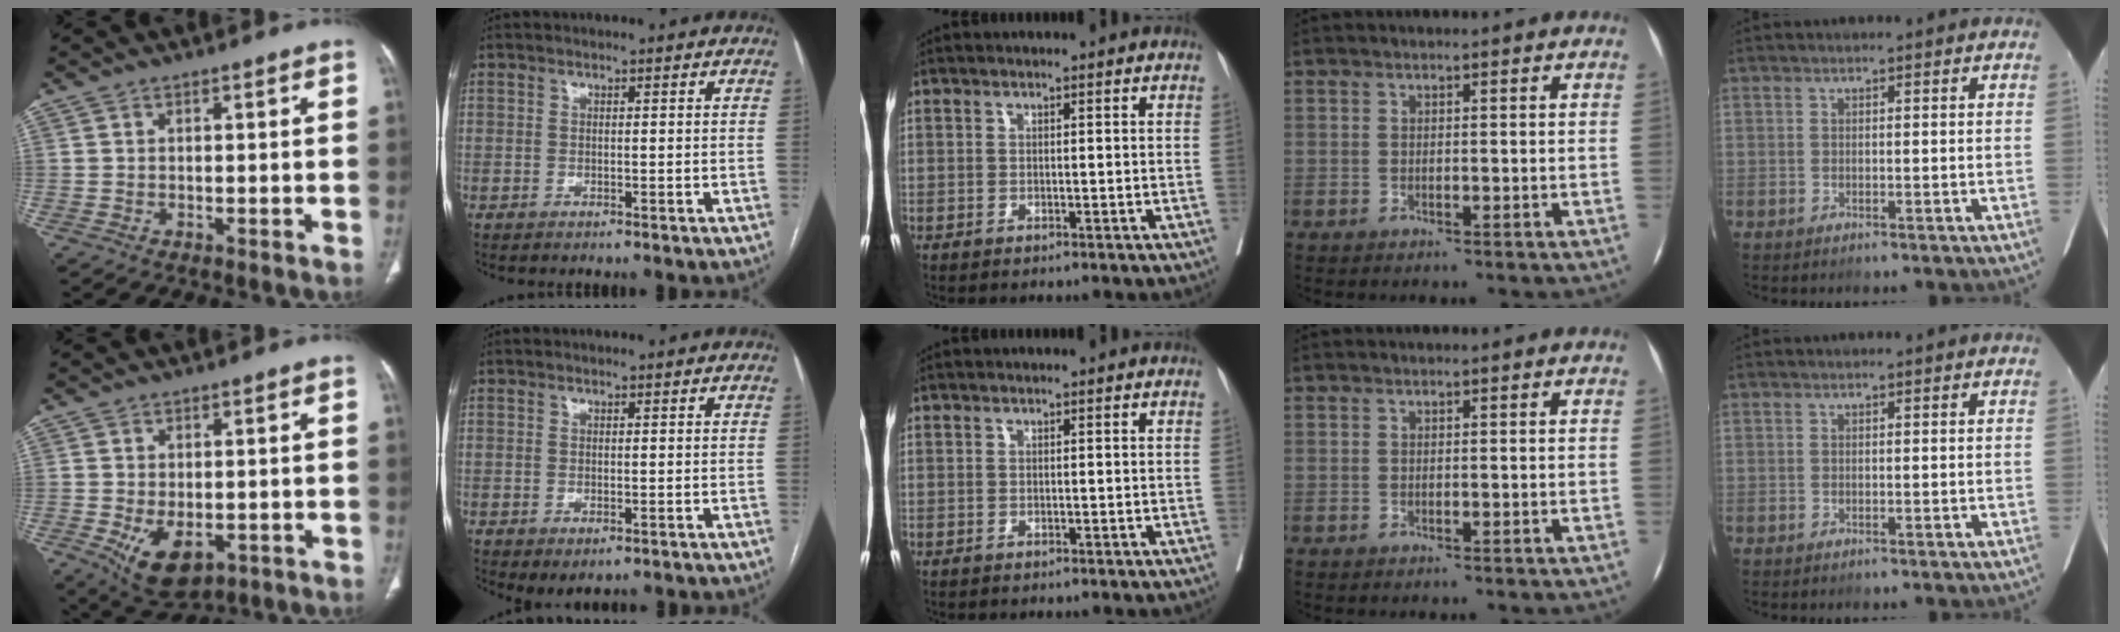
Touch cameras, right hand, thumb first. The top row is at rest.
{"thumb": {"total": 9.1, "force": [-3.0, 5.5, 6.7], "torque": [-0.099, -0.003, -0.031]}, "index": {"total": 2.2, "force": [-0.9, 1.1, 1.7], "torque": [-0.024, -0.004, -0.002]}}